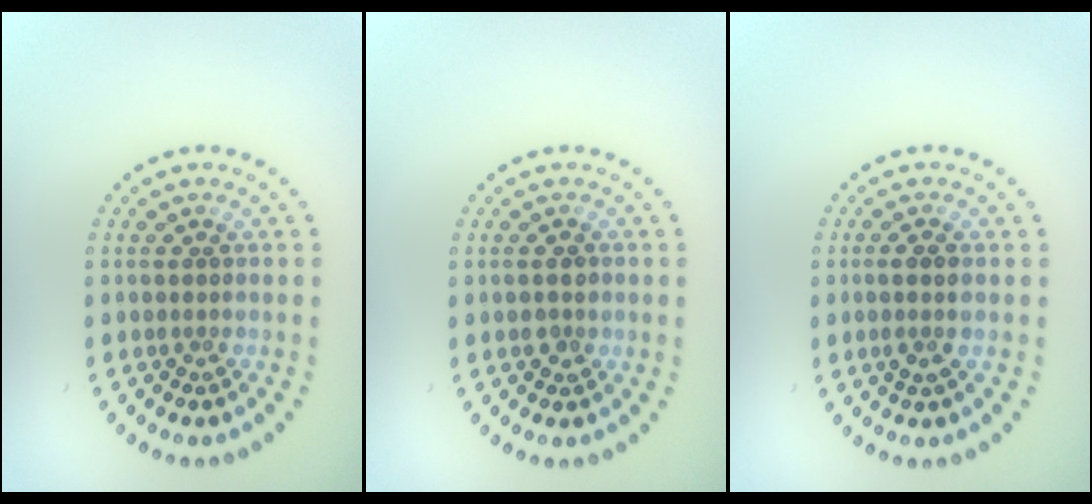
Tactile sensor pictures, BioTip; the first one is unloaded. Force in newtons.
{"total": 1.4, "press": 1.4, "slide": 0.2}
{"total": 1.9, "press": 1.7, "slide": 0.8}